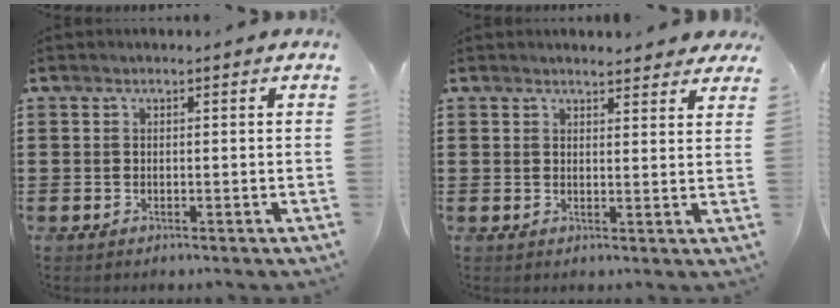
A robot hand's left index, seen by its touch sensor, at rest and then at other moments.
{"total": 2.7, "force": [2.6, 0.3, 0.5], "torque": [-0.011, -0.005, 0.048]}